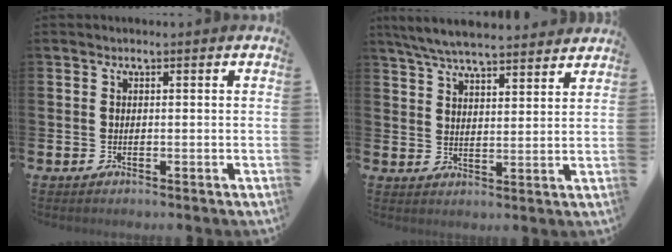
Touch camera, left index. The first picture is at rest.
{"total": 6.8, "force": [6.6, 0.7, 1.8], "torque": [-0.061, -0.025, 0.120]}